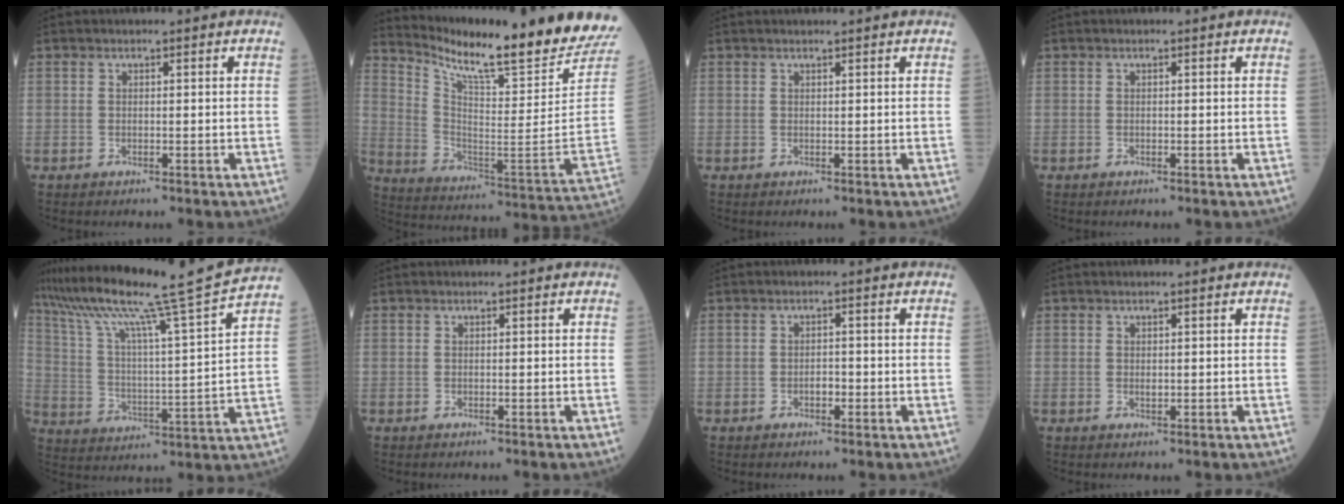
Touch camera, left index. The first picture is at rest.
{"total": 21.8, "force": [19.6, -0.5, 9.4], "torque": [-0.180, -0.106, 0.283]}
{"total": 1.4, "force": [1.1, -0.3, 0.7], "torque": [-0.009, 0.007, 0.015]}
{"total": 0.6, "force": [-0.6, 0.0, -0.1], "torque": [0.002, -0.005, -0.010]}
{"total": 20.2, "force": [16.9, -3.1, 10.7], "torque": [-0.196, -0.035, 0.261]}
{"total": 0.0}
{"total": 1.7, "force": [-1.2, 0.7, 0.9], "torque": [-0.014, -0.002, -0.020]}
{"total": 0.8, "force": [-0.3, 0.3, 0.6], "torque": [-0.013, -0.002, -0.002]}